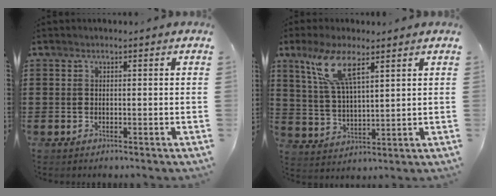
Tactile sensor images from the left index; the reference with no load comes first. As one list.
[{"total": 9.2, "force": [5.5, 2.6, 6.9], "torque": [-0.148, 0.003, 0.098]}]